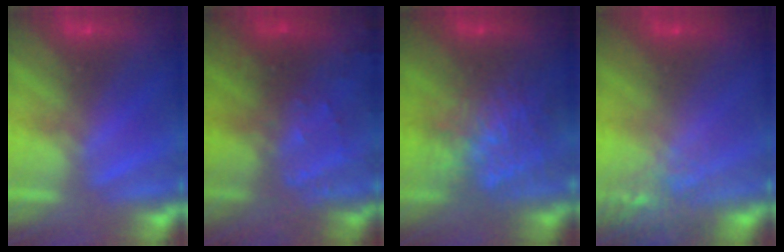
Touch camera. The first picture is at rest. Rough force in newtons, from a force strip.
{"total": 6.0}
{"total": 7.0}
{"total": 6.9}